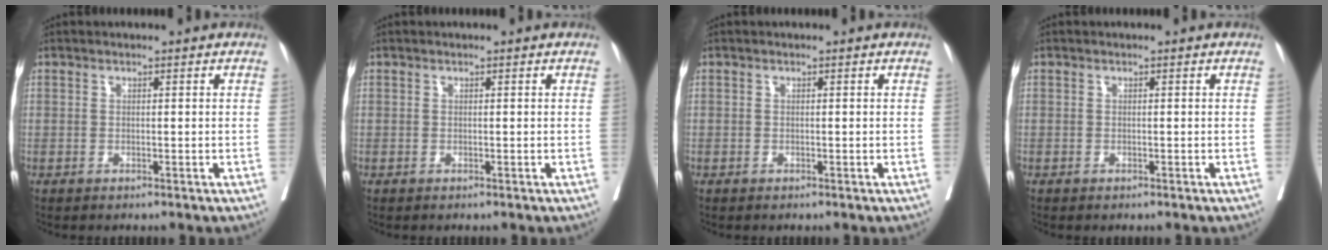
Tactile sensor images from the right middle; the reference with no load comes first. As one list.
[{"total": 0.0}, {"total": 0.8, "force": [-0.2, 0.8, -0.1], "torque": [0.009, 0.008, -0.008]}, {"total": 0.0}]